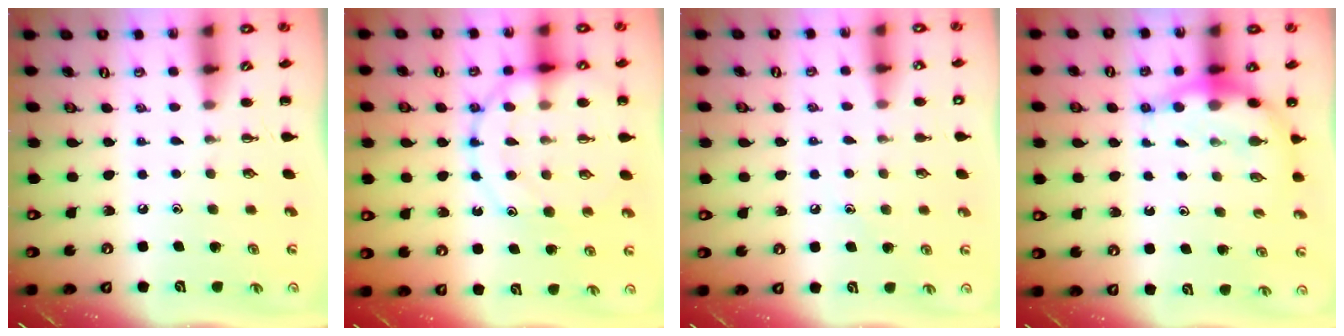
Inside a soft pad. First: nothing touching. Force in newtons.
{"total": 15.7, "press": 15.6, "slide": 1.6}
{"total": 7.0, "press": 6.8, "slide": 1.8}
{"total": 6.7, "press": 6.6, "slide": 1.2}